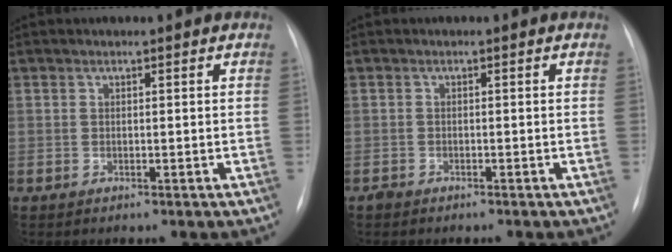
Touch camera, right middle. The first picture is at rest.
{"total": 1.0, "force": [-0.9, 0.4, 0.3], "torque": [-0.008, 0.000, -0.016]}